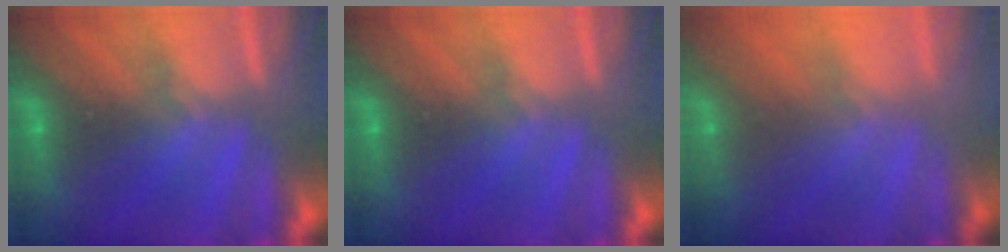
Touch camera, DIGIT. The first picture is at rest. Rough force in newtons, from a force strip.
{"total": 0.0}
{"total": 9.6}